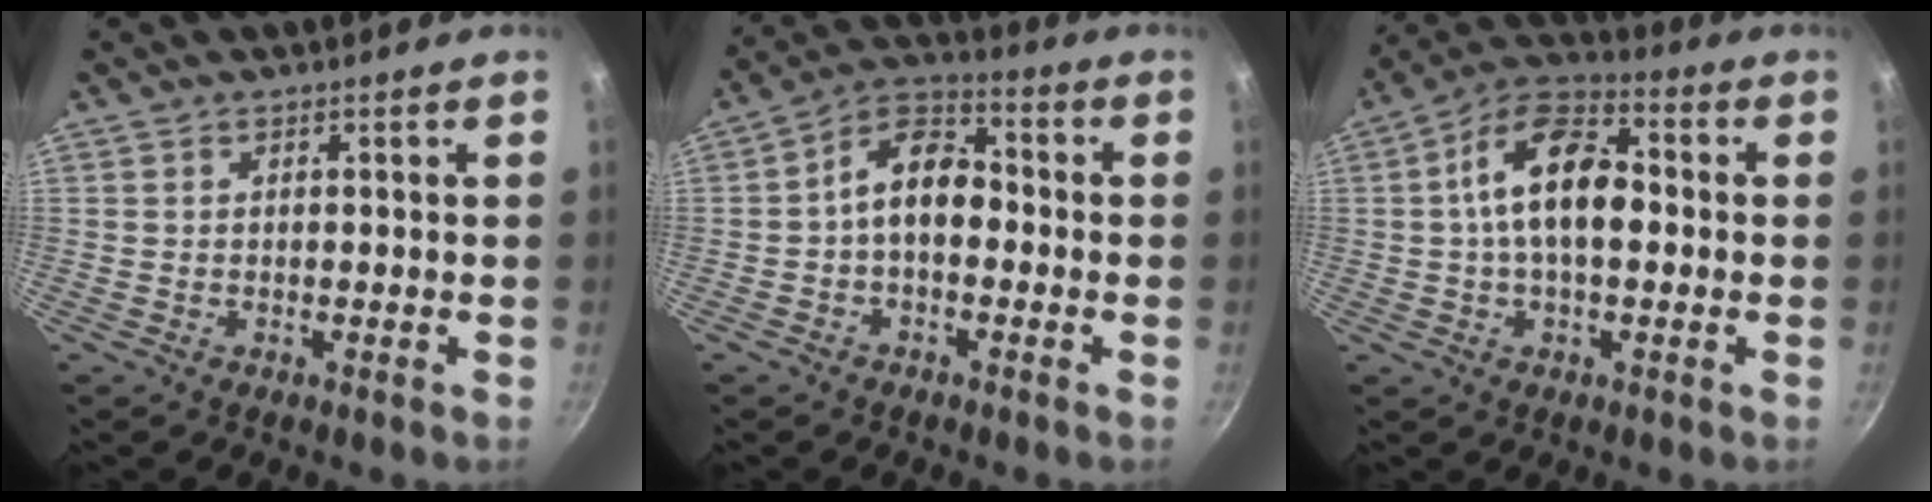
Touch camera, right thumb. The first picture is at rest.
{"total": 9.9, "force": [-0.8, 6.3, 7.6], "torque": [-0.104, 0.037, -0.029]}
{"total": 14.0, "force": [1.0, 7.7, 11.6], "torque": [-0.191, 0.031, 0.003]}